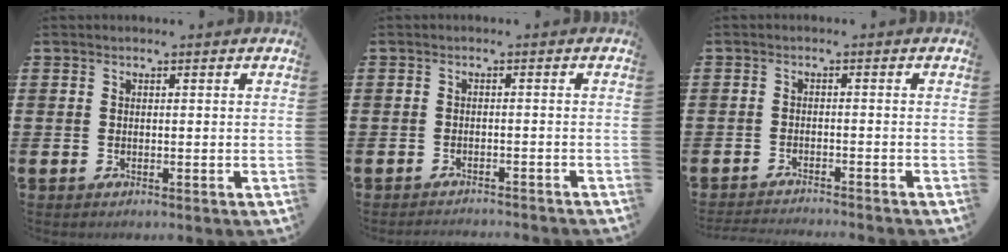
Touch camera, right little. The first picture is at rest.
{"total": 1.3, "force": [-1.3, -0.2, -0.1], "torque": [0.000, 0.004, -0.026]}
{"total": 1.7, "force": [-1.7, -0.3, 0.1], "torque": [-0.002, 0.002, -0.034]}